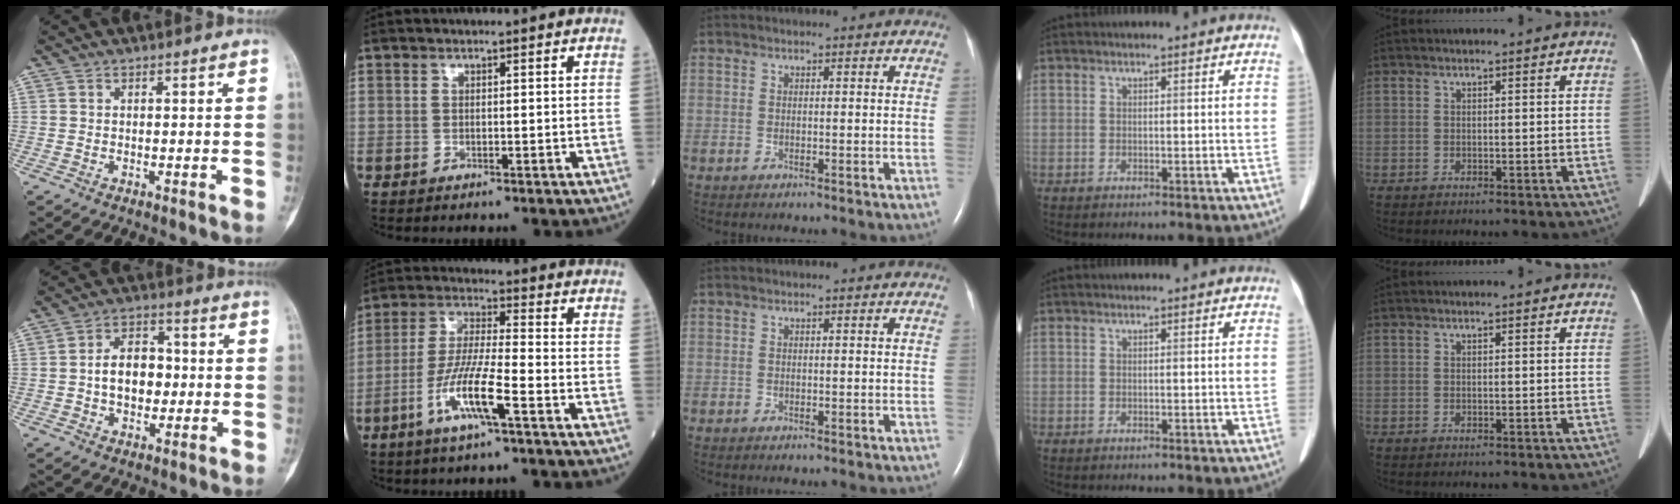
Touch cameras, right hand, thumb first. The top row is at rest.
{"thumb": {"total": 9.1, "force": [-0.4, 6.3, 6.5], "torque": [-0.074, 0.021, -0.014]}, "index": {"total": 9.7, "force": [-4.3, 0.5, 8.7], "torque": [-0.178, -0.006, -0.084]}}